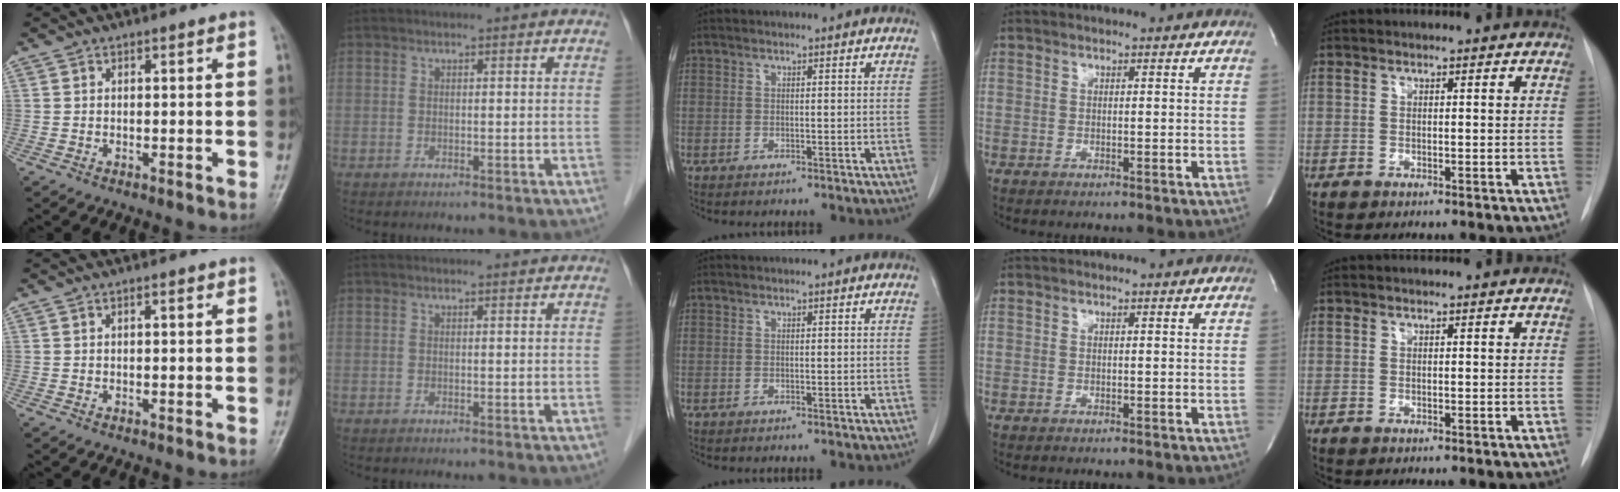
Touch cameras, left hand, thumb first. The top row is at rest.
{"thumb": {"total": 0.9, "force": [0.4, 0.3, 0.8], "torque": [-0.011, 0.002, 0.004]}, "index": {"total": 1.1, "force": [1.1, 0.1, 0.1], "torque": [-0.011, 0.003, 0.014]}}